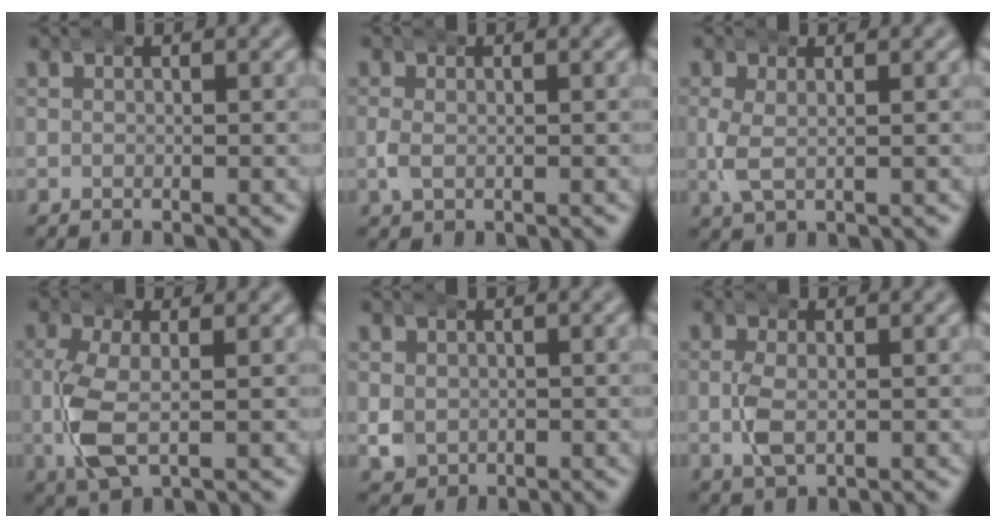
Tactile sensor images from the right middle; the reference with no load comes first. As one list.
[{"total": 1.2, "force": [-0.4, 0.9, 0.8], "torque": [-0.022, 0.002, -0.008]}, {"total": 2.6, "force": [0.1, 1.5, 2.2], "torque": [-0.054, 0.002, 0.003]}, {"total": 4.7, "force": [-0.8, 2.5, 3.9], "torque": [-0.089, -0.005, -0.010]}, {"total": 2.7, "force": [-0.3, 2.5, 1.1], "torque": [-0.026, -0.014, 0.003]}, {"total": 2.6, "force": [-0.6, 1.6, 2.0], "torque": [-0.043, 0.000, -0.008]}]